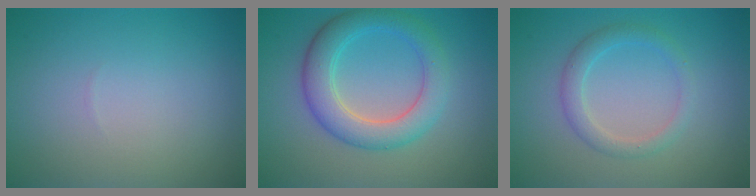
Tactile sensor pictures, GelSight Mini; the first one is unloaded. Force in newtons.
{"total": 5.2, "press": 5.2, "slide": 0.1}
{"total": 2.2, "press": 2.2, "slide": 0.1}